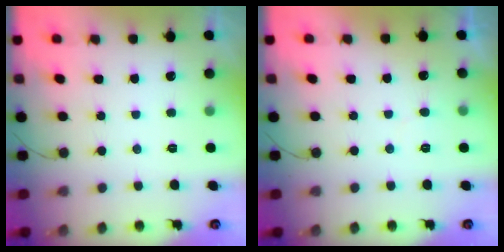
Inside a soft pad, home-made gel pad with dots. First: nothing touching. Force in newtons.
{"total": 3.6, "press": 3.6, "slide": 0.1}